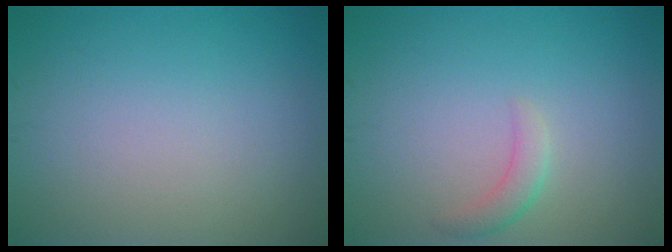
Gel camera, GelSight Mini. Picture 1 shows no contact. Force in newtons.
{"total": 1.6, "press": 1.6, "slide": 0.0}